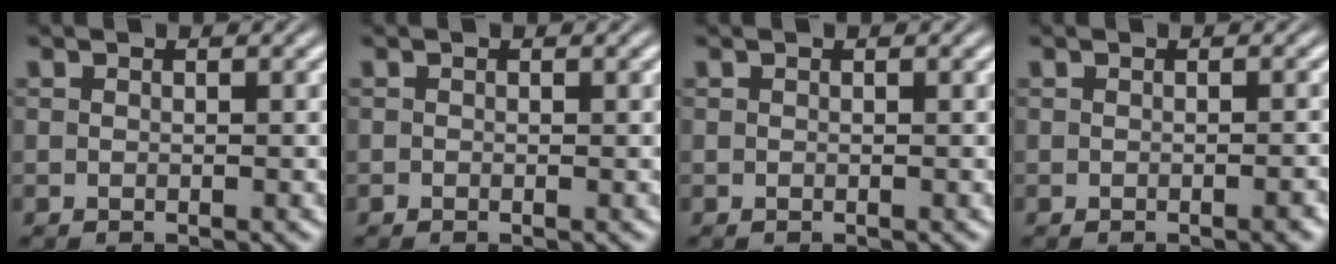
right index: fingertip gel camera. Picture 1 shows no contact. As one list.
[{"total": 0.9, "force": [-0.5, -0.7, 0.0], "torque": [0.011, 0.001, -0.008]}, {"total": 0.0}, {"total": 0.9, "force": [-0.8, 0.0, 0.5], "torque": [-0.001, 0.012, -0.018]}]